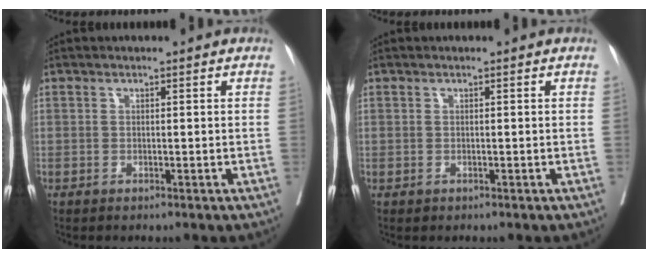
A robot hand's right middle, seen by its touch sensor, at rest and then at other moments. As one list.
[{"total": 0.0}]